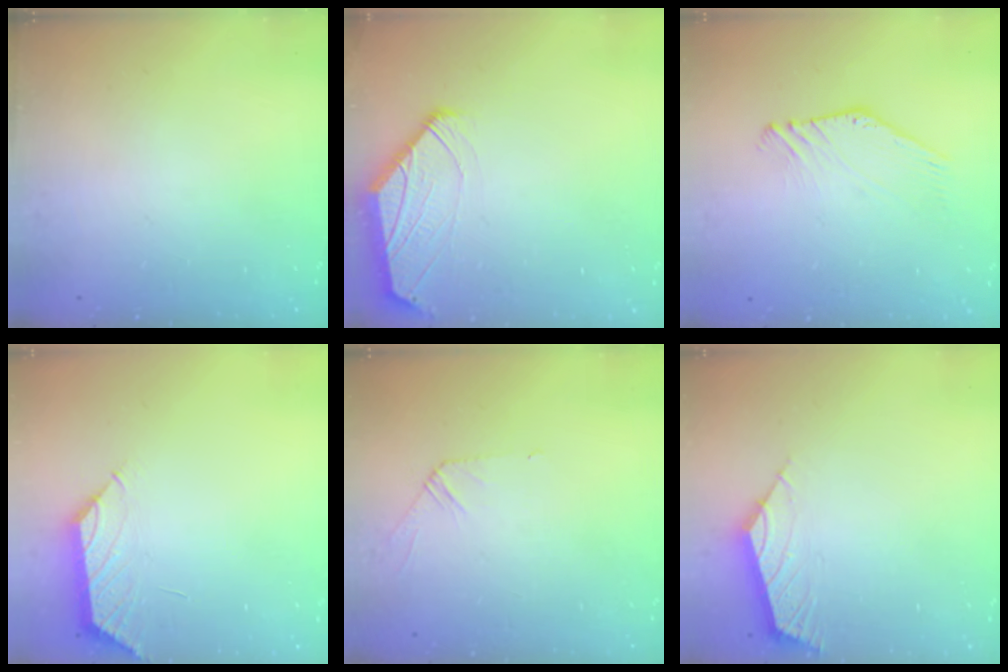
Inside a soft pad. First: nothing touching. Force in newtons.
{"total": 0.6, "press": 0.6, "slide": 0.2}
{"total": 0.9, "press": 0.9, "slide": 0.1}
{"total": 1.2, "press": 1.1, "slide": 0.6}
{"total": 5.1, "press": 5.0, "slide": 0.7}
{"total": 2.9, "press": 2.8, "slide": 0.7}